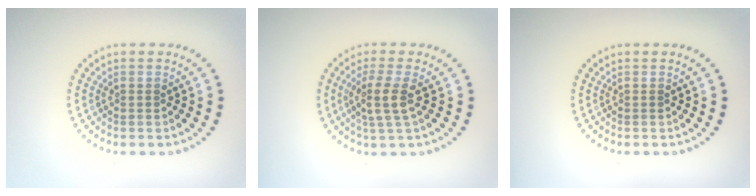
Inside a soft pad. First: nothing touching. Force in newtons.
{"total": 2.7, "press": 2.2, "slide": 1.6}
{"total": 0.0}